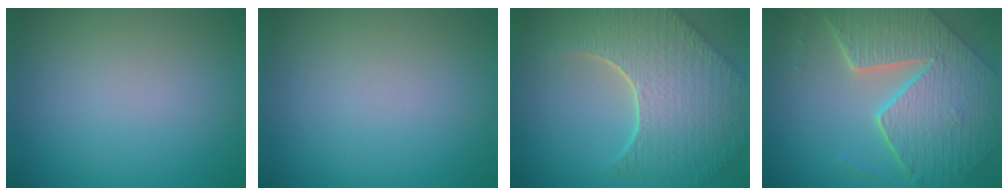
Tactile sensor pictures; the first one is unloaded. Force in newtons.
{"total": 0.0}
{"total": 8.6, "press": 6.1, "slide": 6.1}
{"total": 9.1, "press": 6.5, "slide": 6.3}